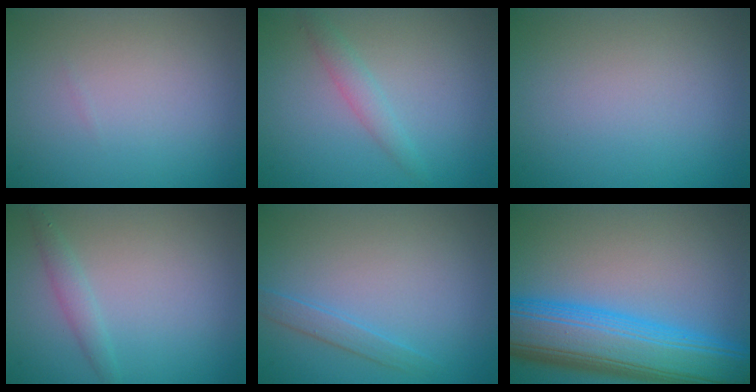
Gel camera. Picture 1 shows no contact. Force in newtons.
{"total": 1.7, "press": 1.7, "slide": 0.1}
{"total": 0.0}
{"total": 1.4, "press": 1.4, "slide": 0.1}
{"total": 1.4, "press": 1.4, "slide": 0.0}
{"total": 11.3, "press": 11.3, "slide": 0.3}